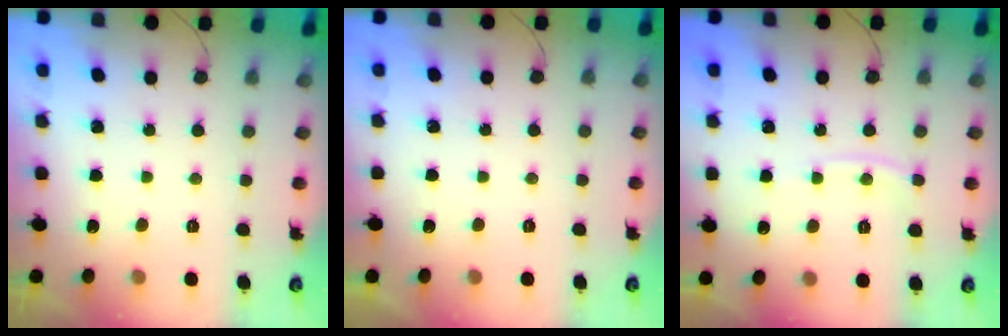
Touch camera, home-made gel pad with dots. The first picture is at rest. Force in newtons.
{"total": 1.0, "press": 1.0, "slide": 0.1}
{"total": 5.3, "press": 5.2, "slide": 0.8}